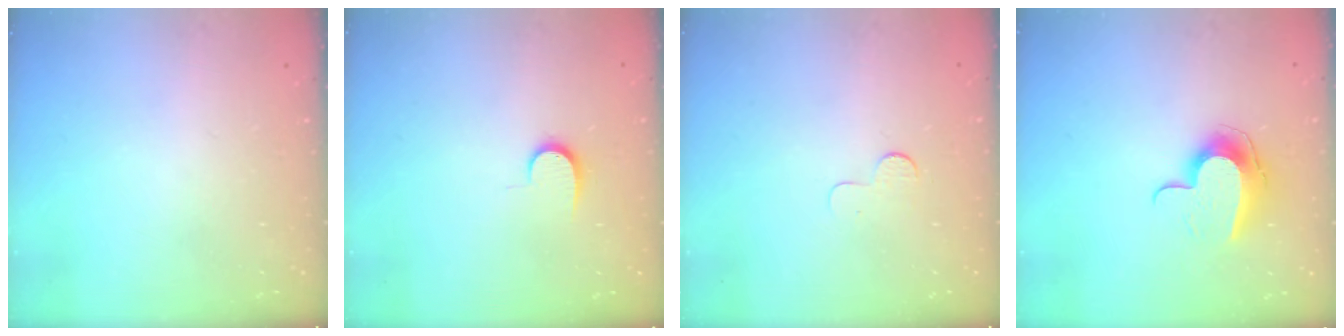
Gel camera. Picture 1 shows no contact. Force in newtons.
{"total": 6.7, "press": 6.7, "slide": 0.7}
{"total": 3.8, "press": 3.7, "slide": 0.3}
{"total": 10.8, "press": 10.8, "slide": 1.0}